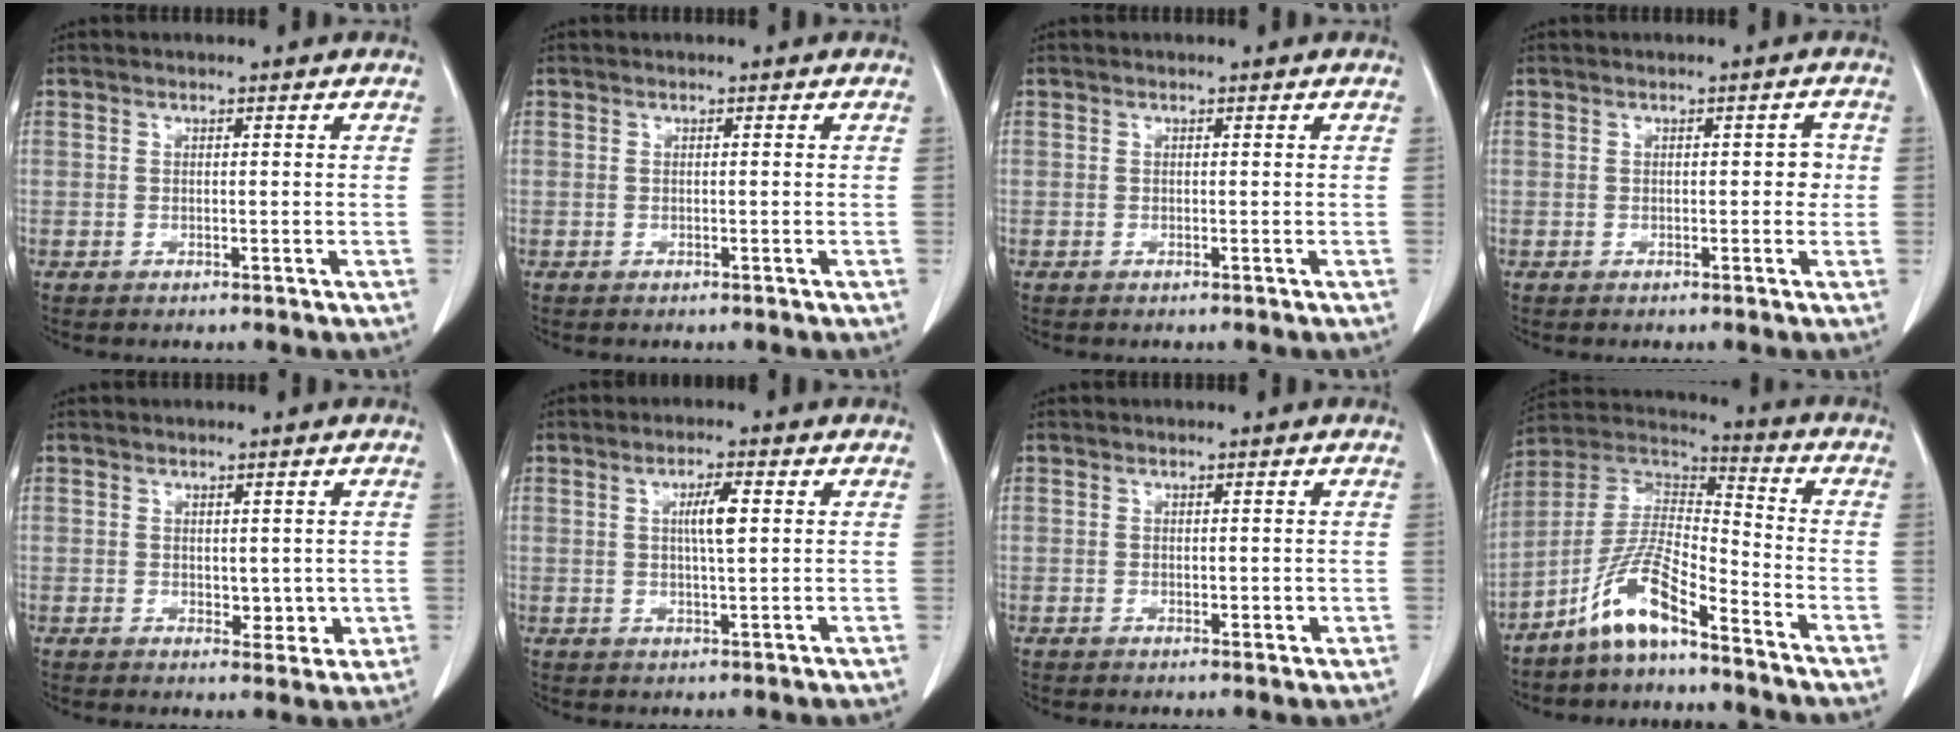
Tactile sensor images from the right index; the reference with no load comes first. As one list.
[{"total": 0.0}, {"total": 0.0}, {"total": 1.9, "force": [-0.1, 1.1, 1.6], "torque": [-0.014, 0.013, -0.001]}, {"total": 3.4, "force": [0.2, 2.0, 2.7], "torque": [-0.028, -0.008, 0.009]}, {"total": 4.0, "force": [0.9, 0.4, 3.9], "torque": [-0.069, 0.000, 0.015]}, {"total": 1.5, "force": [0.0, 0.7, 1.3], "torque": [-0.017, -0.004, 0.003]}, {"total": 10.7, "force": [-7.4, 1.8, 7.5], "torque": [-0.164, 0.012, -0.145]}]